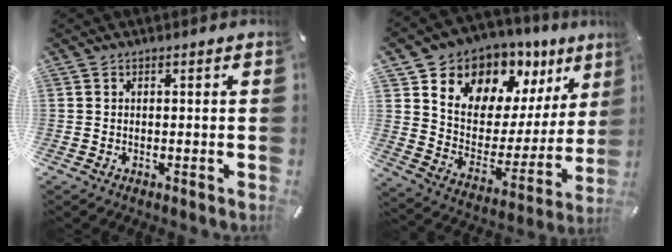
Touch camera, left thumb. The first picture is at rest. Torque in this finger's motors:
{"motor_torque": [2.52, 2.49, 1.37, -1.40, 0.16]}